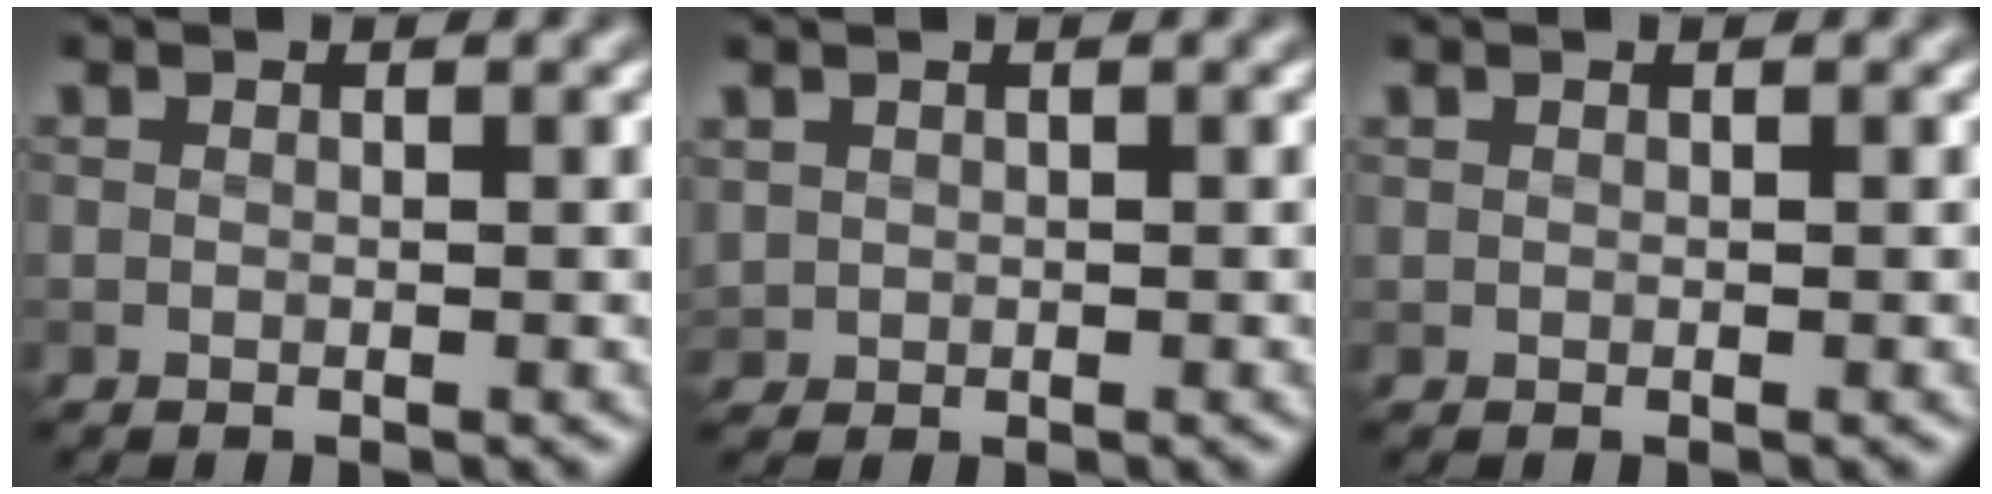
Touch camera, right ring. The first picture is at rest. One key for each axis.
{"total": 0.9, "fx": 0.4, "fy": 0.8, "fz": 0.1, "tx": -0.002, "ty": -0.001, "tz": 0.013}
{"total": 0.0}